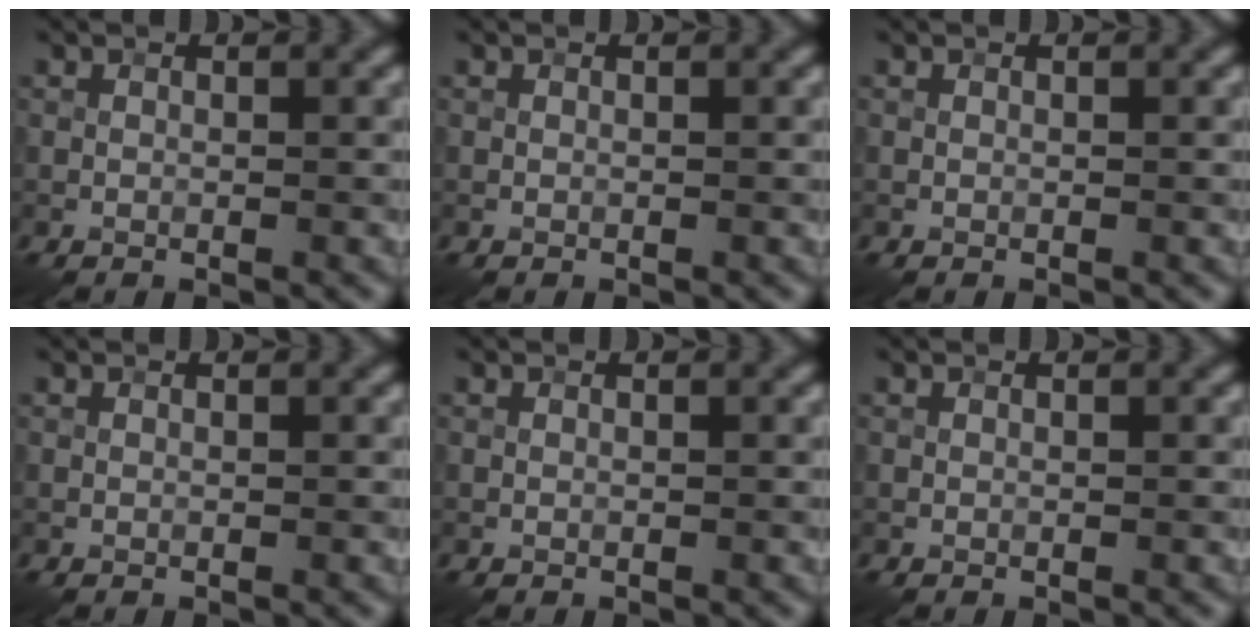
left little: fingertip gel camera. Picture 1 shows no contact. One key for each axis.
{"total": 0.0}
{"total": 0.0}
{"total": 0.0}
{"total": 0.0}
{"total": 0.0}